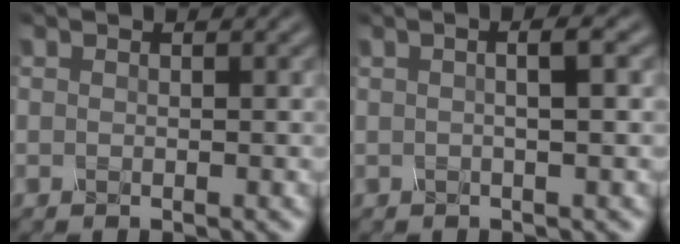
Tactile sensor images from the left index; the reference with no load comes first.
{"total": 3.3, "force": [0.7, 1.2, 3.0], "torque": [-0.025, 0.011, -0.013]}